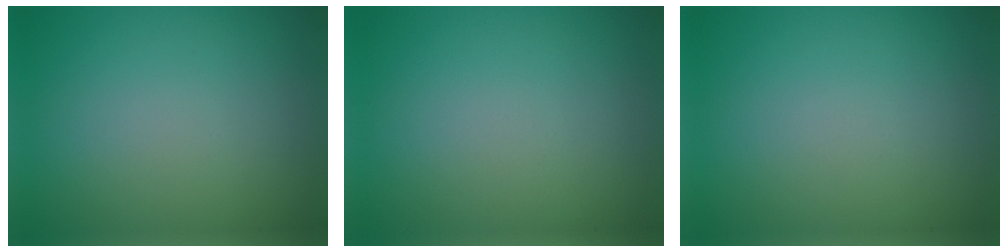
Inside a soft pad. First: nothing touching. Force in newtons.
{"total": 0.0}
{"total": 0.0}